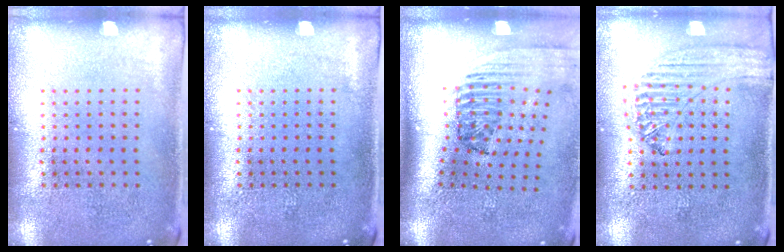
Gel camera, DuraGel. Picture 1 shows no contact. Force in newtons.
{"total": 0.0}
{"total": 2.3, "press": 1.6, "slide": 1.7}
{"total": 1.2, "press": 1.2, "slide": 0.1}